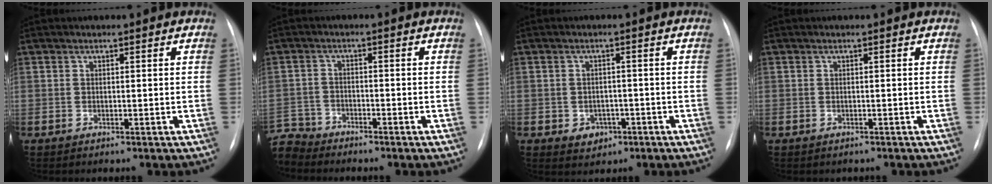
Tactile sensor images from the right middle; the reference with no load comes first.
{"total": 5.5, "force": [-5.3, 1.3, -0.5], "torque": [0.013, 0.001, -0.109]}
{"total": 3.3, "force": [-1.3, 2.7, 1.3], "torque": [-0.011, 0.007, -0.007]}
{"total": 0.6, "force": [-0.4, 0.4, 0.0], "torque": [-0.006, 0.002, -0.006]}